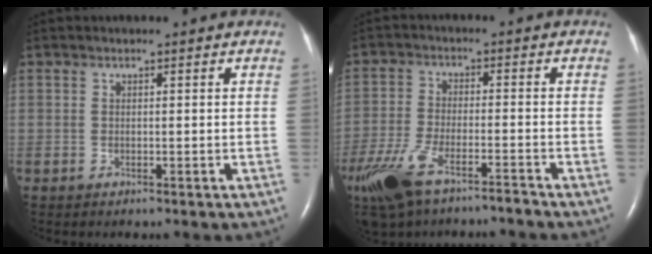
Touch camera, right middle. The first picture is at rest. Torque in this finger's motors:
{"motor_torque": [1.08, -1.06, 0.45, 0.18]}